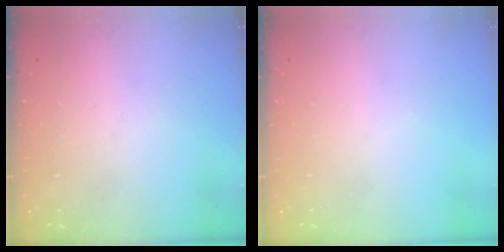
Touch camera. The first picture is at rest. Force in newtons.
{"total": 0.0}